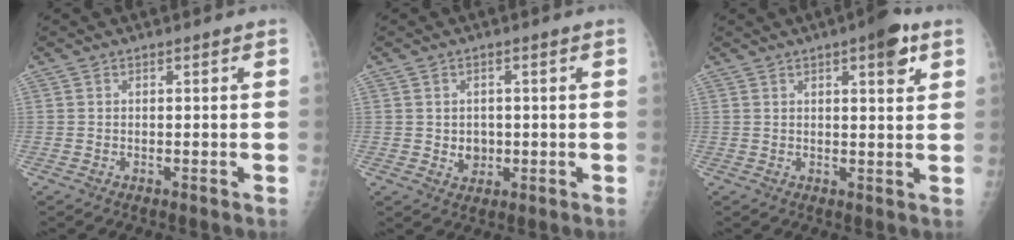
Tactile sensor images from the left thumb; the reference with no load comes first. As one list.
[{"total": 3.2, "force": [-0.2, 2.8, 1.6], "torque": [-0.010, 0.001, 0.005]}, {"total": 6.3, "force": [3.2, 1.7, 5.2], "torque": [-0.059, -0.010, 0.039]}]